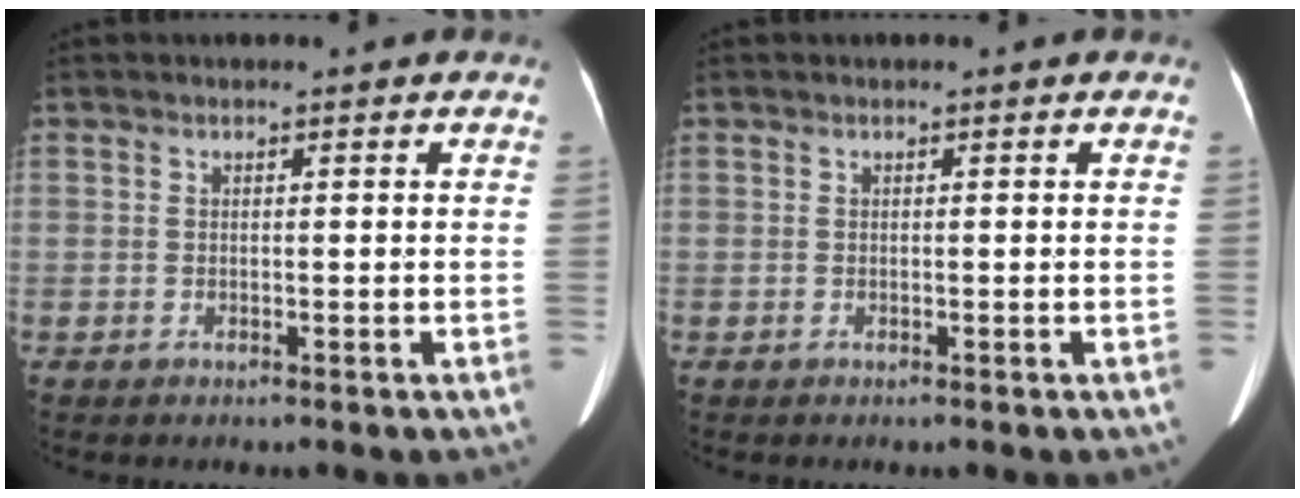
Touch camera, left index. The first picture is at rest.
{"total": 0.0}